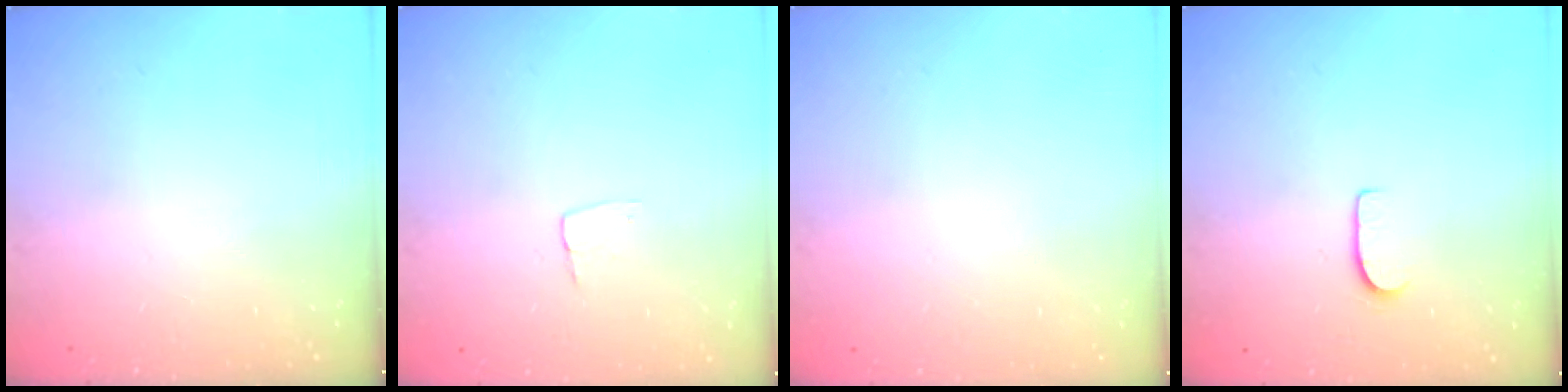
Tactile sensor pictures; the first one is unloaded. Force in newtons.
{"total": 3.4, "press": 3.4, "slide": 0.2}
{"total": 0.0}
{"total": 5.9, "press": 5.8, "slide": 0.6}